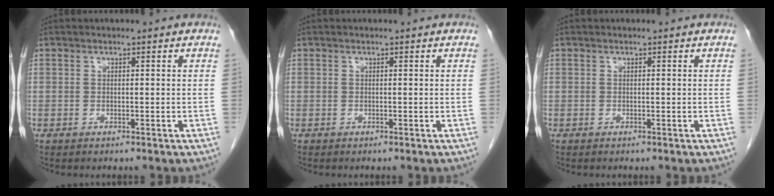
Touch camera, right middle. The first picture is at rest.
{"total": 0.0}
{"total": 0.0}